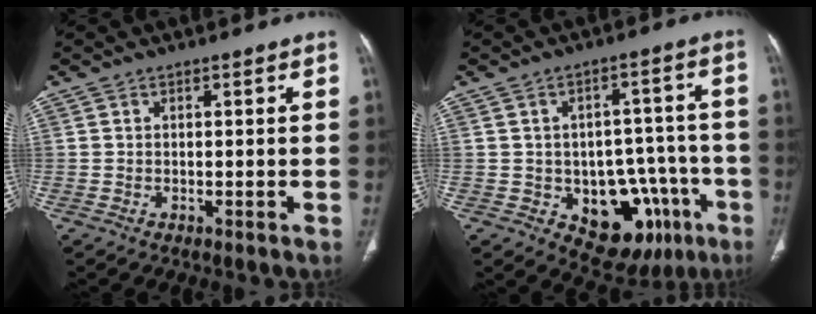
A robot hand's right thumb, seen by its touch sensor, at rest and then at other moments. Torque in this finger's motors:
{"motor_torque": [1.45, 0.78, 0.48, -0.82, 0.04]}